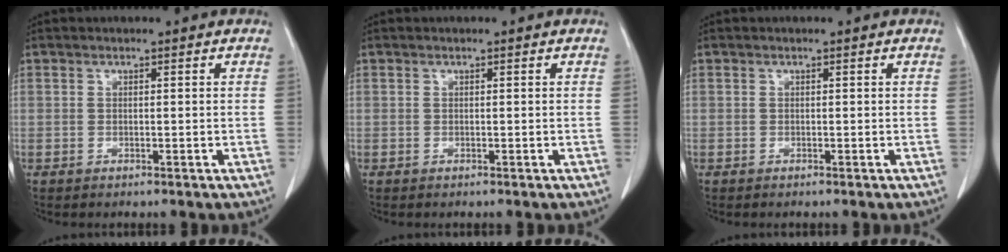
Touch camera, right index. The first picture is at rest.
{"total": 0.0}
{"total": 0.0}